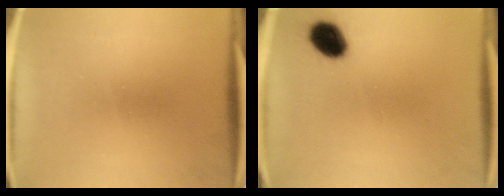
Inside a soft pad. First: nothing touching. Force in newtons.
{"total": 7.4}